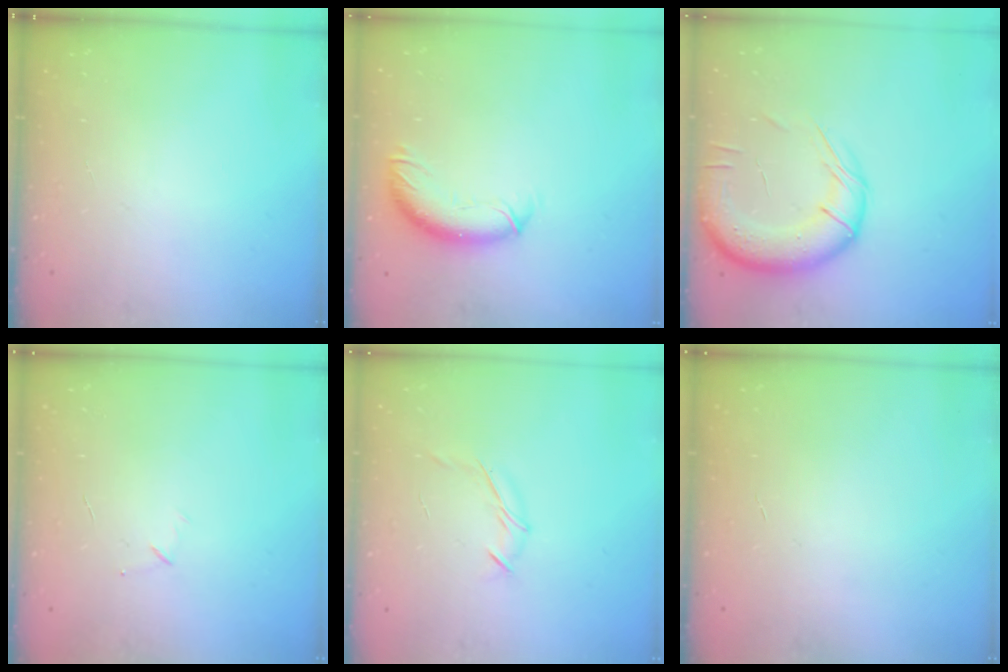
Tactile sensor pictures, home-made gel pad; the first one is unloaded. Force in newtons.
{"total": 10.3, "press": 10.2, "slide": 1.4}
{"total": 15.7, "press": 15.3, "slide": 3.2}
{"total": 3.6, "press": 3.5, "slide": 0.9}
{"total": 6.7, "press": 6.6, "slide": 1.2}
{"total": 0.0}